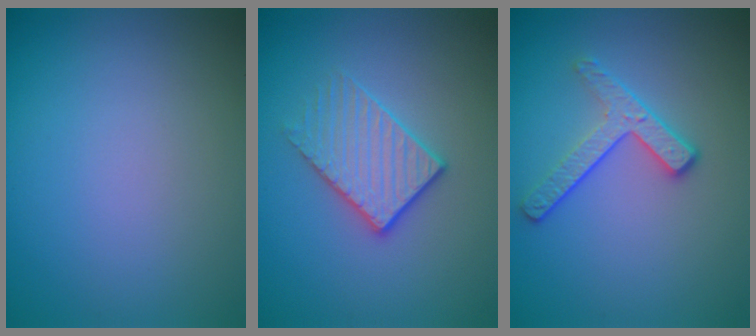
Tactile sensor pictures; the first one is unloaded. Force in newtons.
{"total": 2.6, "press": 2.3, "slide": 1.2}
{"total": 2.9, "press": 2.4, "slide": 1.6}